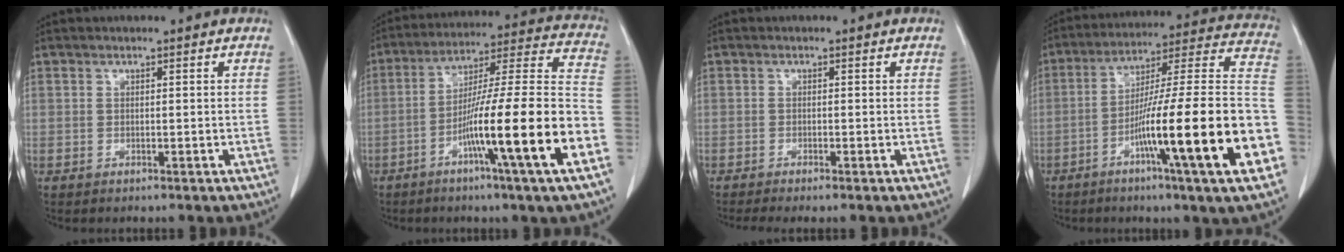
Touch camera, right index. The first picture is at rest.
{"total": 20.7, "force": [-7.9, -0.8, 19.1], "torque": [-0.275, -0.006, -0.134]}
{"total": 2.4, "force": [-1.9, 0.0, 1.5], "torque": [-0.022, -0.005, -0.032]}
{"total": 25.3, "force": [-8.2, 0.2, 24.0], "torque": [-0.284, -0.002, -0.136]}